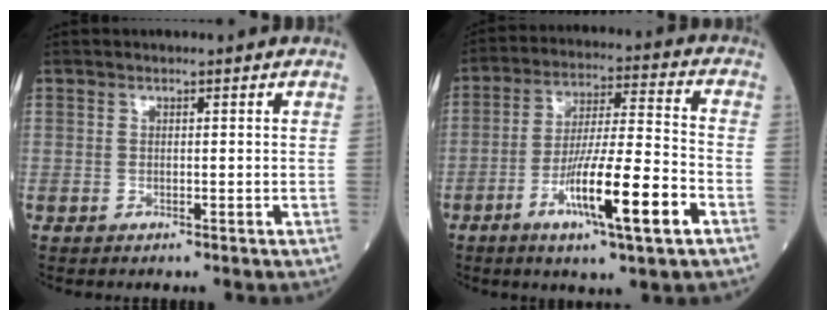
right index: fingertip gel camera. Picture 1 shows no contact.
{"total": 13.7, "force": [-5.8, 0.6, 12.4], "torque": [-0.223, -0.011, -0.097]}